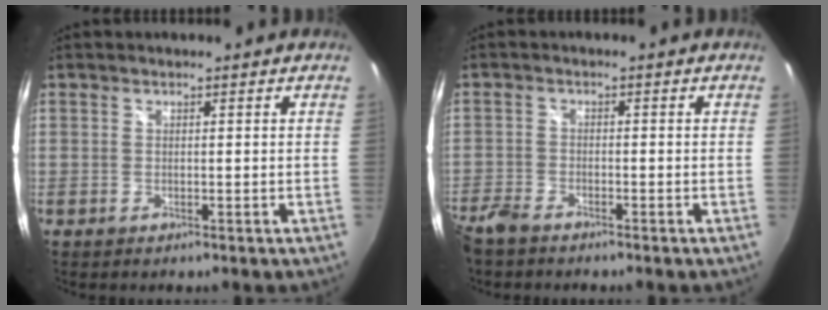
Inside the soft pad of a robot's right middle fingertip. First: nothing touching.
{"total": 5.6, "force": [-4.6, 2.2, 2.3], "torque": [-0.070, -0.017, -0.094]}